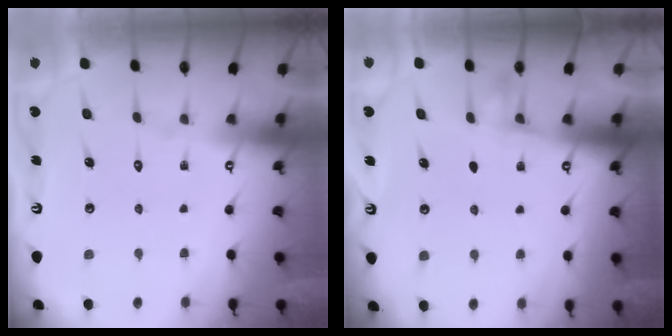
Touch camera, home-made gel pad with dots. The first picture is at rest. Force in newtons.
{"total": 3.7, "press": 3.5, "slide": 1.3}